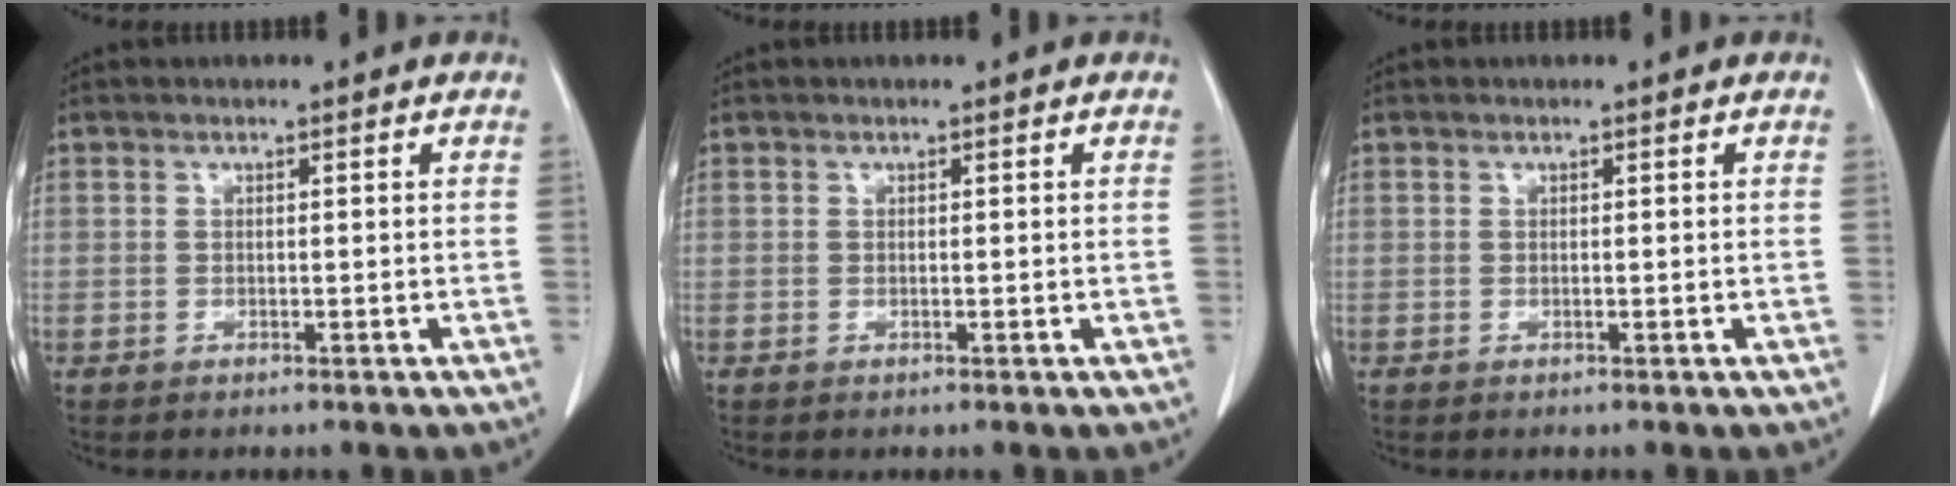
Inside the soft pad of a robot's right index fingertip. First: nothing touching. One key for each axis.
{"total": 0.0}
{"total": 0.0}